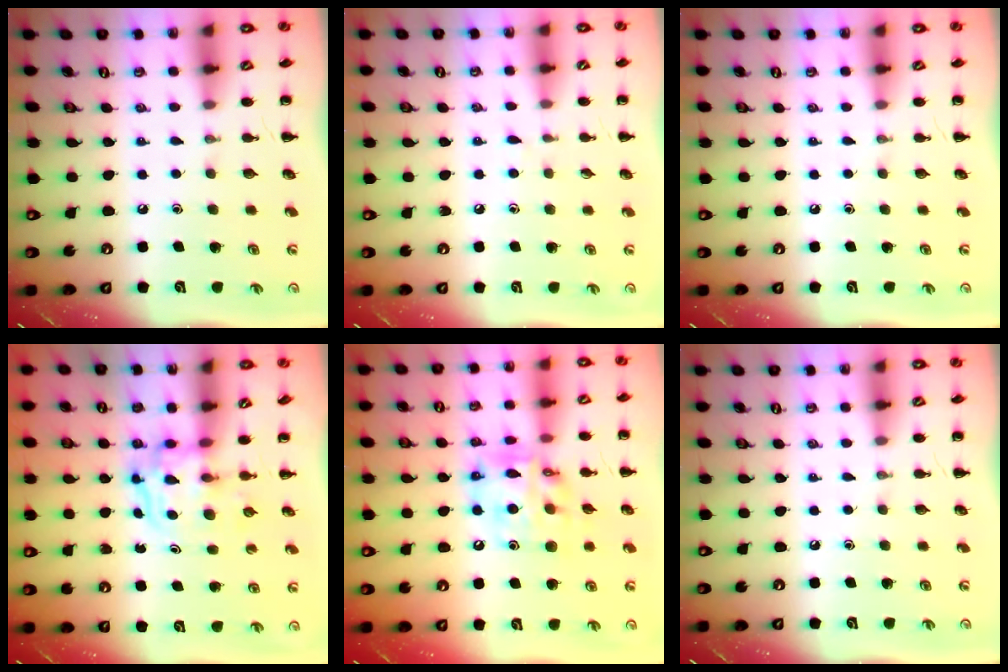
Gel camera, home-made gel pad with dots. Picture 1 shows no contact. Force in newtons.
{"total": 4.0, "press": 3.5, "slide": 1.8}
{"total": 0.0}
{"total": 3.3, "press": 3.3, "slide": 0.3}
{"total": 13.9, "press": 13.4, "slide": 3.6}
{"total": 0.0}